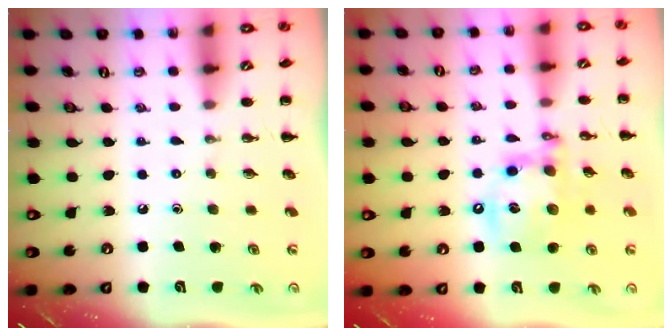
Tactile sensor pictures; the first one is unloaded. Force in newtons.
{"total": 14.0, "press": 13.6, "slide": 3.2}